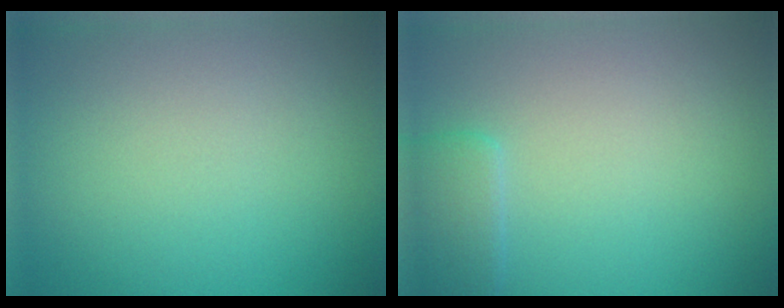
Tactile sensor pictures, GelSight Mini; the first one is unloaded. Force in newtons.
{"total": 1.9, "press": 1.9, "slide": 0.2}